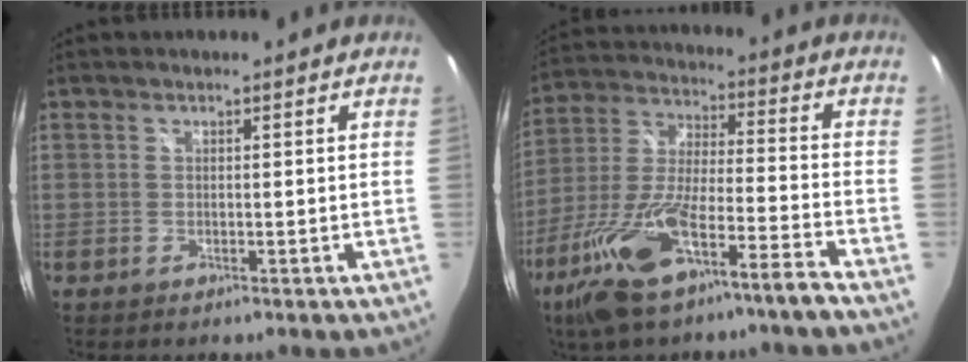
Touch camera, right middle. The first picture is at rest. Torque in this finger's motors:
{"motor_torque": [1.46, -0.68, 0.52, 0.21]}